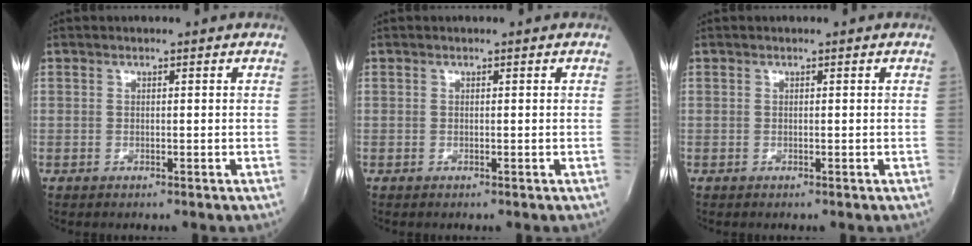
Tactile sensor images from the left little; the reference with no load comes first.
{"total": 0.0}
{"total": 0.0}